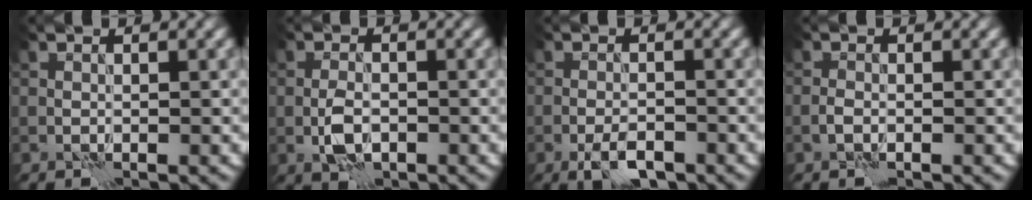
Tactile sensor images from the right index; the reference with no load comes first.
{"total": 2.9, "force": [-0.9, 1.7, 2.2], "torque": [-0.043, 0.000, -0.019]}
{"total": 2.8, "force": [-1.7, 0.9, 2.1], "torque": [-0.039, 0.001, -0.034]}
{"total": 0.9, "force": [-0.5, 0.4, 0.6], "torque": [-0.014, 0.003, -0.013]}